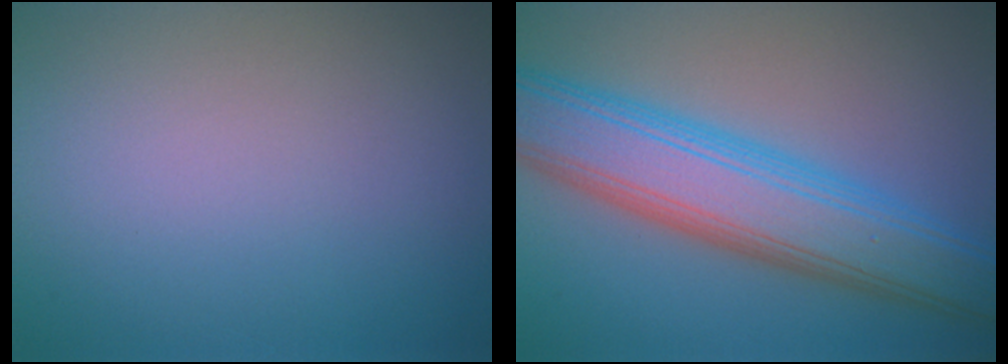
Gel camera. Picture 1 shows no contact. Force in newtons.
{"total": 9.2, "press": 9.2, "slide": 0.2}